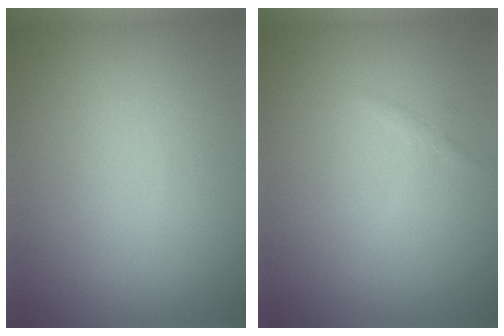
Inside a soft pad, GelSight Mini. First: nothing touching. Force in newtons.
{"total": 0.8, "press": 0.8, "slide": 0.0}